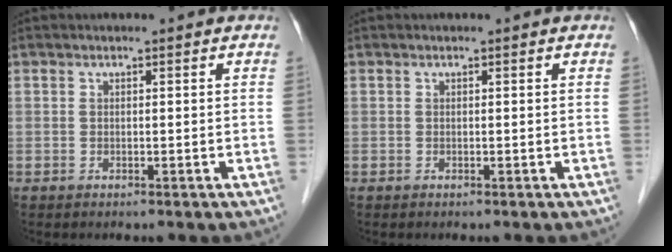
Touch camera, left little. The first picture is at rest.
{"total": 0.0}